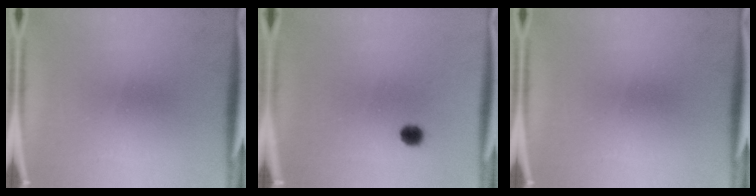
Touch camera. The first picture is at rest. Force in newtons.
{"total": 1.9}
{"total": 0.0}